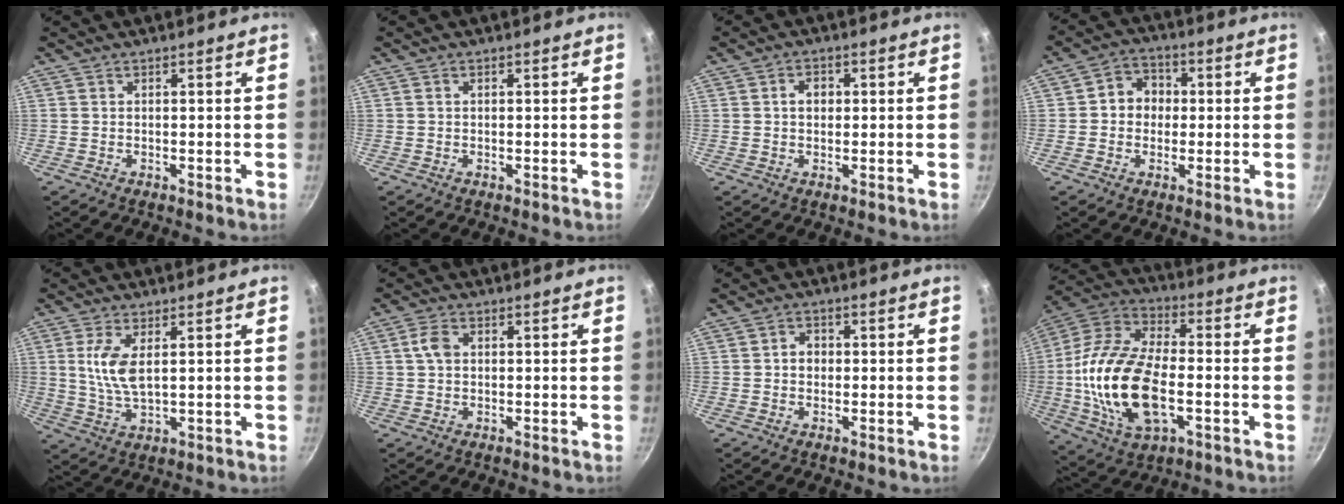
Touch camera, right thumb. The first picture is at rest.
{"total": 0.5, "force": [0.1, 0.4, 0.3], "torque": [-0.005, 0.004, 0.002]}
{"total": 3.2, "force": [0.4, 2.5, 2.0], "torque": [-0.015, 0.007, 0.005]}
{"total": 6.7, "force": [0.3, 5.9, 3.2], "torque": [-0.016, 0.012, -0.007]}
{"total": 7.3, "force": [1.7, 3.1, 6.4], "torque": [-0.128, -0.010, 0.037]}
{"total": 3.6, "force": [0.6, 2.5, 2.5], "torque": [-0.046, 0.008, 0.007]}
{"total": 3.0, "force": [0.0, 2.5, 1.6], "torque": [-0.010, 0.008, -0.002]}
{"total": 22.0, "force": [-3.3, 11.7, 18.3], "torque": [-0.357, 0.026, -0.069]}